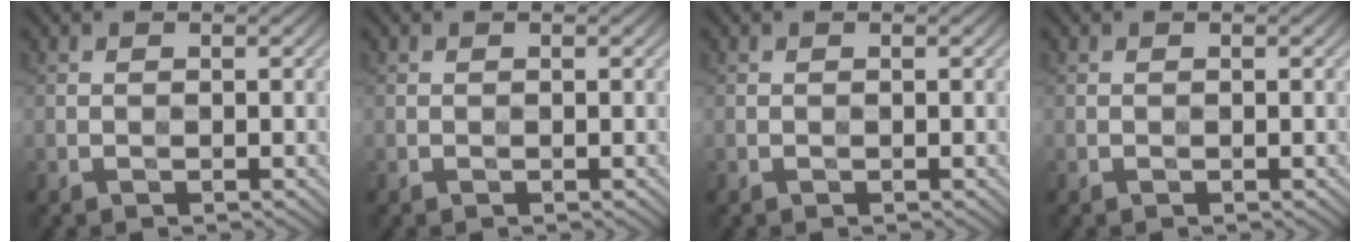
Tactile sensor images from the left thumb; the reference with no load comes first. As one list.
[{"total": 0.0}, {"total": 0.0}, {"total": 0.0}]